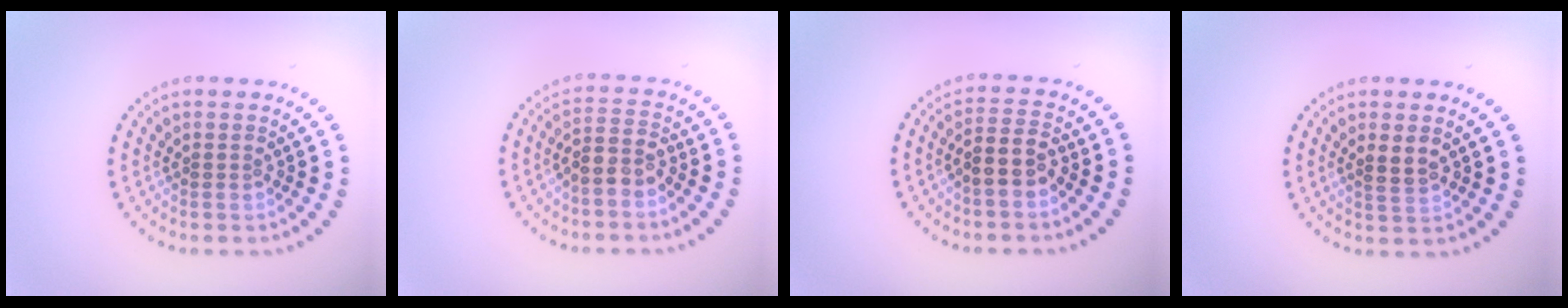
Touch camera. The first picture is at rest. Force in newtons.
{"total": 2.4, "press": 2.1, "slide": 1.1}
{"total": 2.7, "press": 2.3, "slide": 1.3}
{"total": 1.7, "press": 1.6, "slide": 0.6}